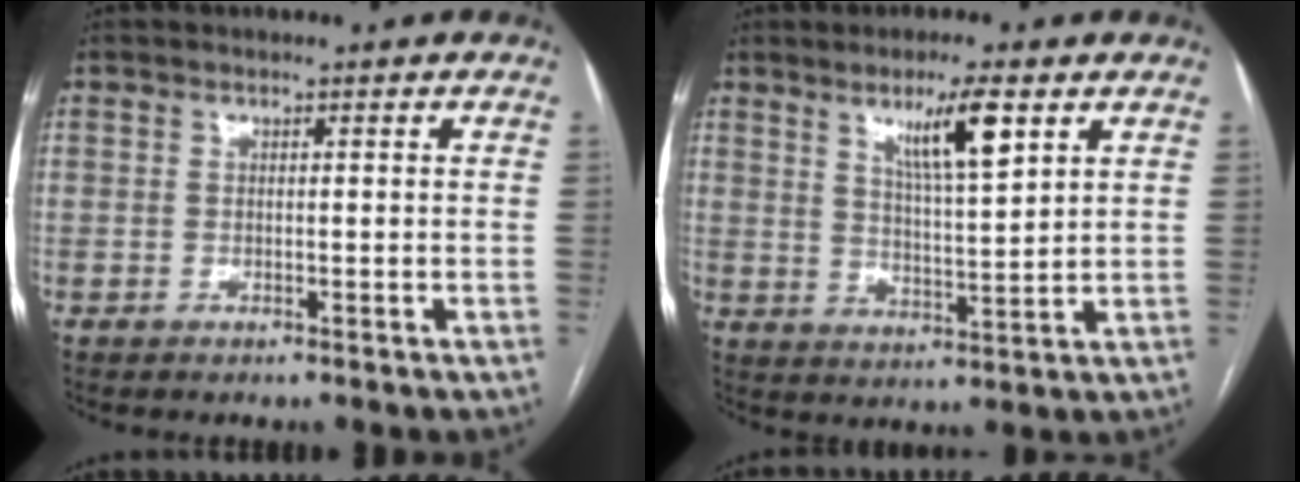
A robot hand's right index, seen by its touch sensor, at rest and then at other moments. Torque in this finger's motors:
{"motor_torque": [0.72, 0.38, 0.41, 0.12]}